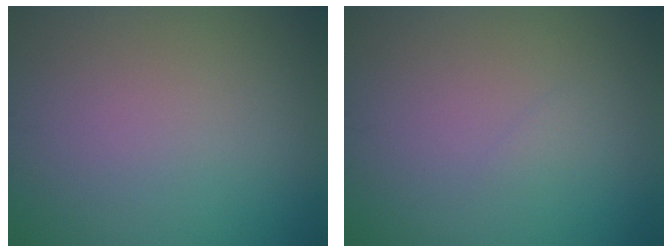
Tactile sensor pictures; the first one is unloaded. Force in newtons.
{"total": 0.5, "press": 0.5, "slide": 0.1}